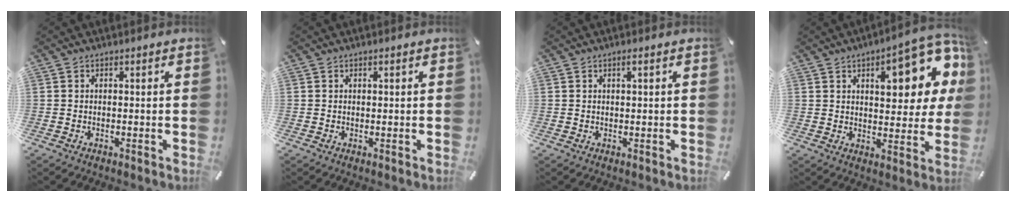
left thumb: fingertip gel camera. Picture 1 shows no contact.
{"total": 0.6, "force": [0.2, 0.2, 0.5], "torque": [-0.009, 0.001, 0.003]}
{"total": 1.4, "force": [0.6, 0.3, 1.3], "torque": [-0.026, 0.001, 0.008]}
{"total": 18.5, "force": [7.3, 7.9, 15.0], "torque": [-0.192, -0.029, 0.109]}